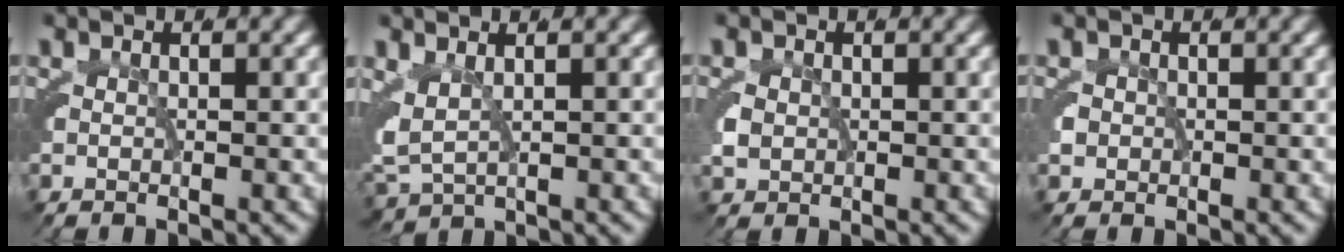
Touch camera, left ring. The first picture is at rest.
{"total": 4.2, "force": [0.7, 3.4, 2.5], "torque": [-0.078, -0.020, 0.023]}
{"total": 0.7, "force": [-0.4, 0.6, 0.1], "torque": [-0.021, -0.008, 0.002]}
{"total": 0.7, "force": [-0.4, 0.4, -0.2], "torque": [-0.013, -0.003, -0.003]}